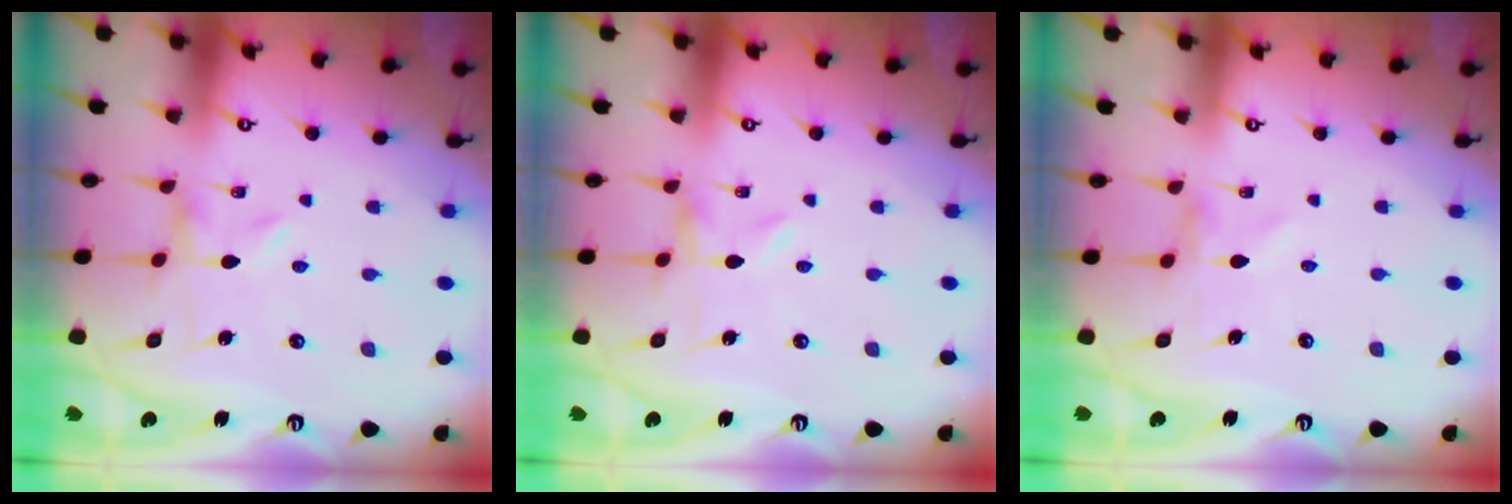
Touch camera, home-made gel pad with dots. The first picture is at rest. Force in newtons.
{"total": 0.0}
{"total": 0.0}